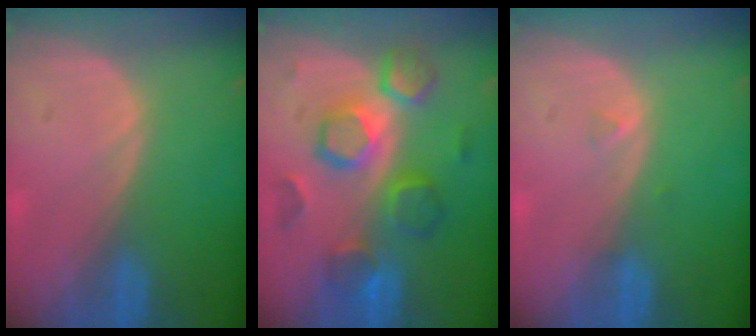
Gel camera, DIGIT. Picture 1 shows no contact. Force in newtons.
{"total": 9.3, "press": 9.3, "slide": 0.4}
{"total": 0.7, "press": 0.7, "slide": 0.2}